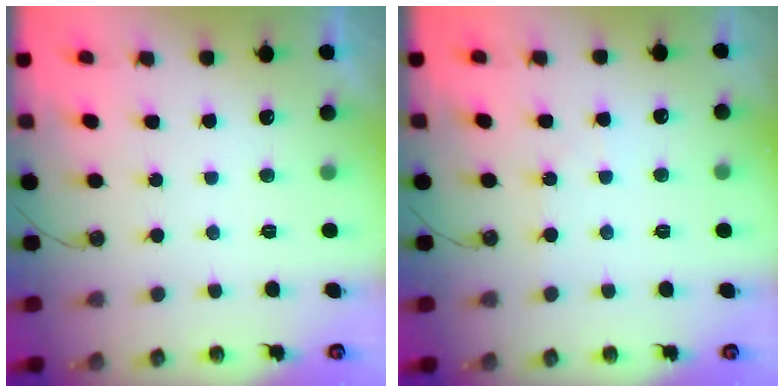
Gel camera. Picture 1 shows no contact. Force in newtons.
{"total": 2.4, "press": 2.3, "slide": 0.4}